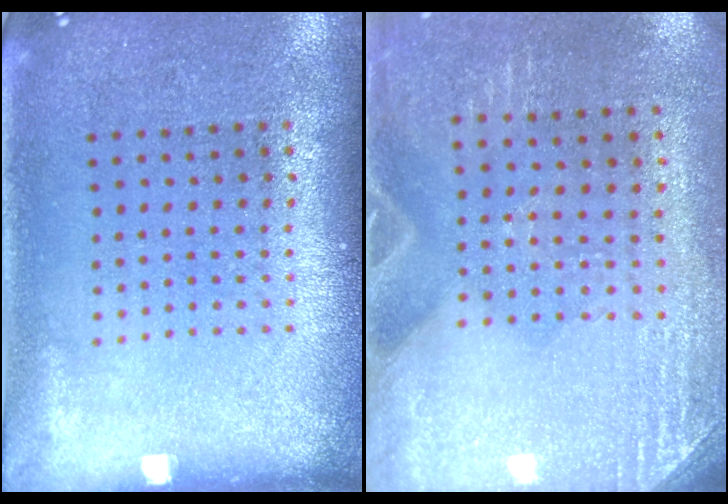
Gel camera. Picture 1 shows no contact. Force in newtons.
{"total": 2.8, "press": 2.5, "slide": 1.2}